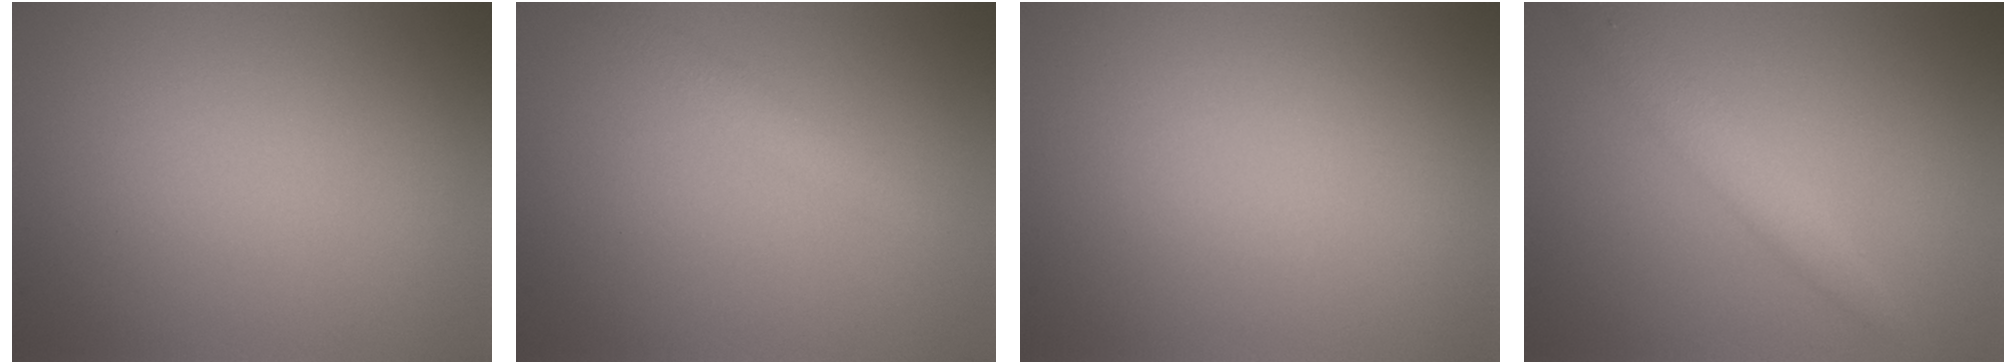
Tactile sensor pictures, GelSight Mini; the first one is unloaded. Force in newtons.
{"total": 1.3, "press": 1.3, "slide": 0.1}
{"total": 0.0}
{"total": 2.5, "press": 2.5, "slide": 0.1}